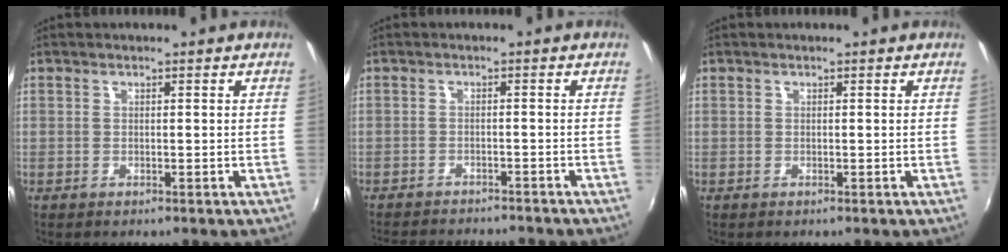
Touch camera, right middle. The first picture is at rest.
{"total": 10.7, "force": [-9.7, 2.0, 4.0], "torque": [-0.092, -0.016, -0.140]}
{"total": 0.0}